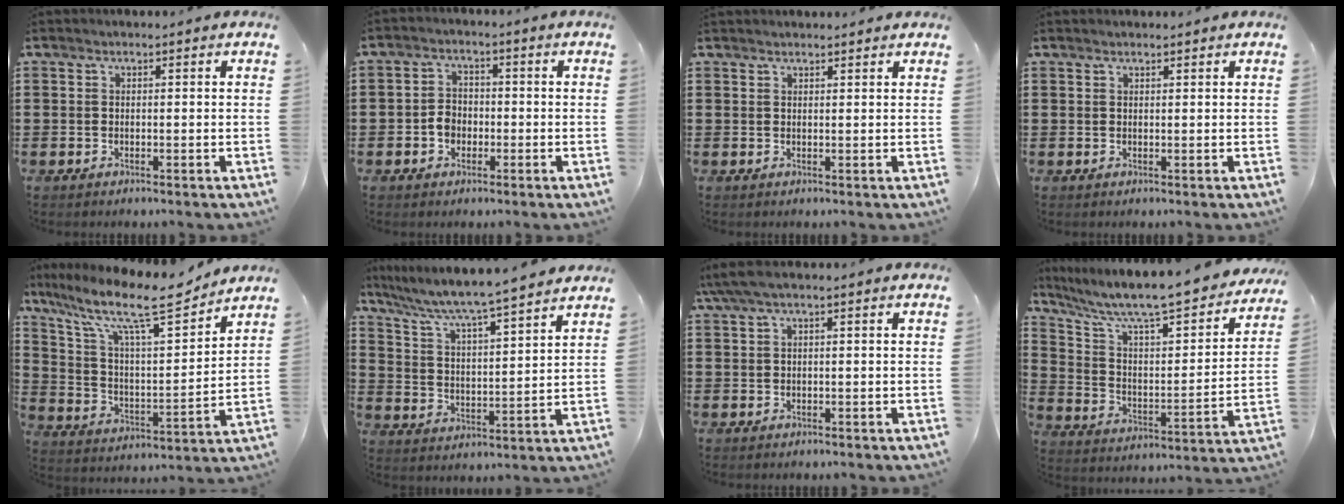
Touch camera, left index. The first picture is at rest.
{"total": 3.2, "force": [-1.1, 2.6, 1.6], "torque": [-0.034, 0.006, -0.024]}
{"total": 1.2, "force": [1.2, 0.2, 0.2], "torque": [-0.005, 0.001, 0.024]}
{"total": 0.7, "force": [0.7, 0.1, 0.2], "torque": [-0.006, 0.000, 0.013]}
{"total": 12.9, "force": [9.7, 2.6, 8.2], "torque": [-0.186, -0.053, 0.161]}
{"total": 4.9, "force": [4.4, -0.7, 2.1], "torque": [-0.064, -0.041, 0.064]}
{"total": 2.4, "force": [0.2, 0.4, 2.4], "torque": [-0.049, -0.004, 0.001]}
{"total": 8.7, "force": [7.6, 0.9, 4.0], "torque": [-0.104, -0.066, 0.123]}